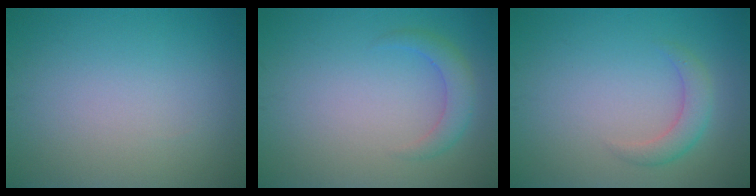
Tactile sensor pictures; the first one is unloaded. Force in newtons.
{"total": 2.2, "press": 2.2, "slide": 0.1}
{"total": 2.3, "press": 2.3, "slide": 0.1}